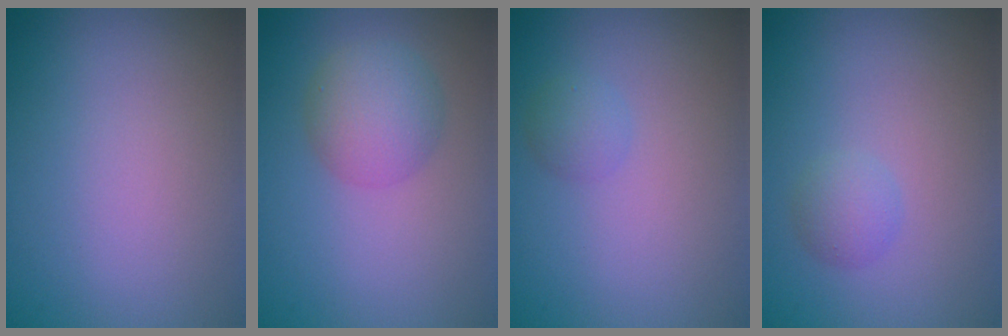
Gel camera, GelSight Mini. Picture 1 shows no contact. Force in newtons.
{"total": 3.8, "press": 3.8, "slide": 0.1}
{"total": 1.2, "press": 1.2, "slide": 0.1}
{"total": 1.5, "press": 1.5, "slide": 0.0}